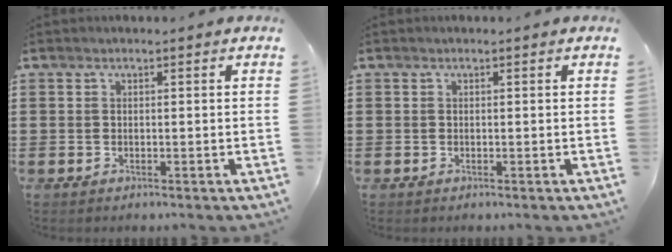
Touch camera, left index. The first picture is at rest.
{"total": 0.0}